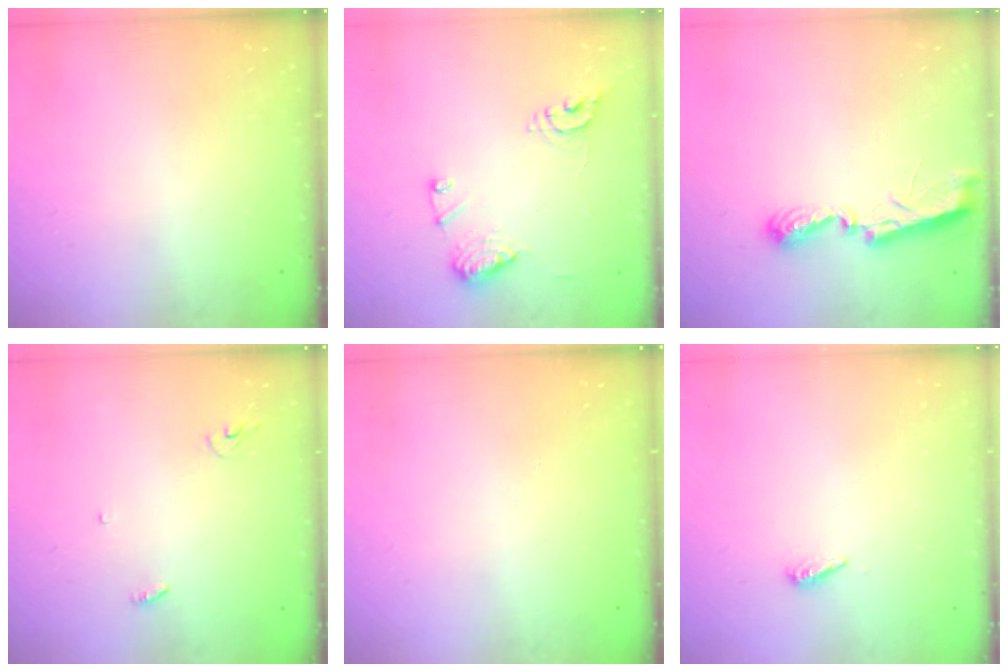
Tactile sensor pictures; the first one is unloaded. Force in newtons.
{"total": 12.1, "press": 12.0, "slide": 1.2}
{"total": 7.2, "press": 7.2, "slide": 0.1}
{"total": 3.2, "press": 3.2, "slide": 0.2}
{"total": 0.0}
{"total": 2.9, "press": 2.9, "slide": 0.3}